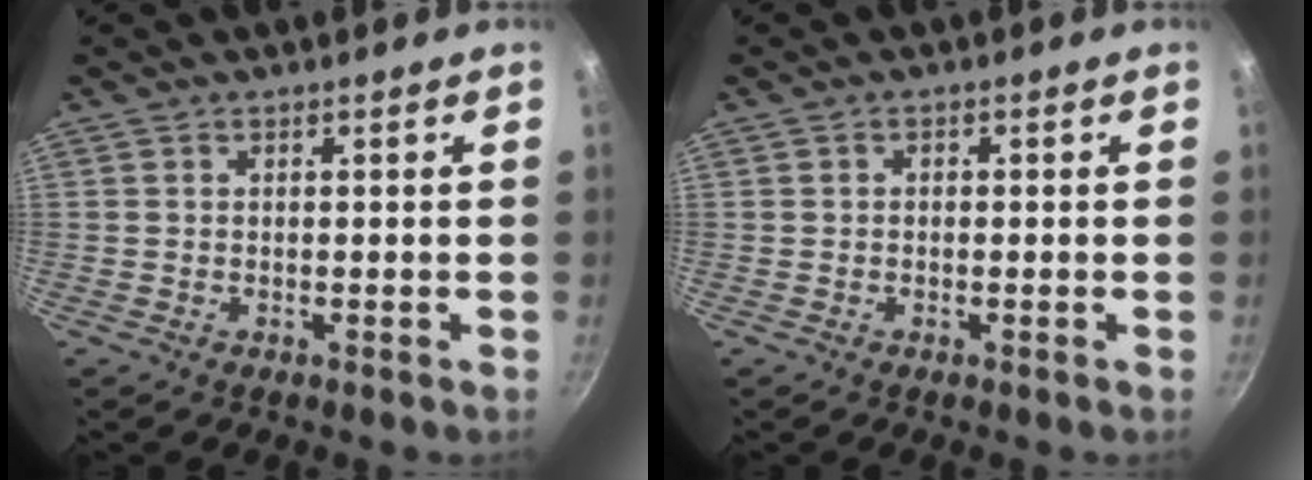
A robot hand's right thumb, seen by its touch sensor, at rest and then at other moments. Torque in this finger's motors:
{"motor_torque": [0.22, -0.43, -0.48, 0.08, 0.02]}